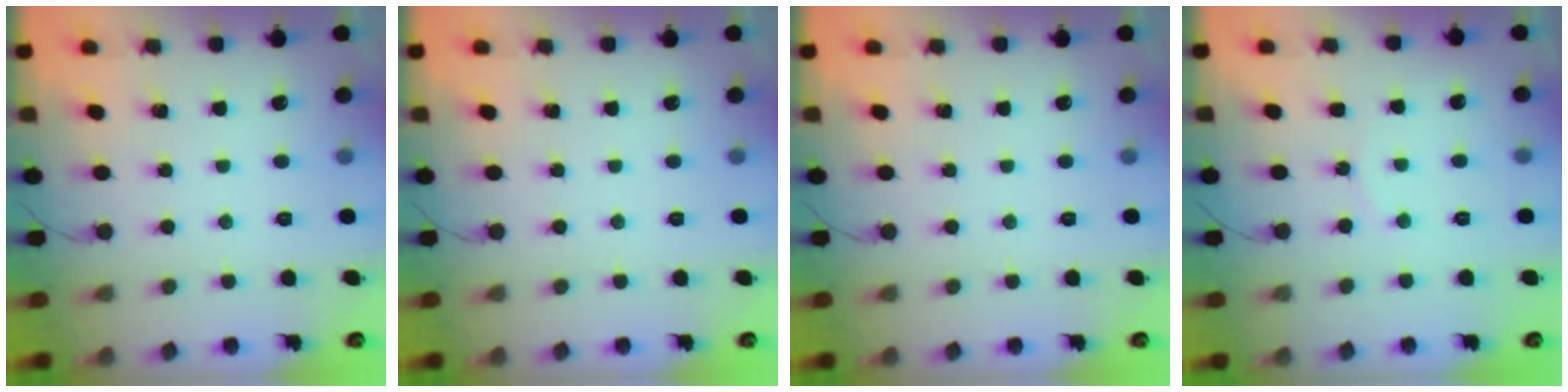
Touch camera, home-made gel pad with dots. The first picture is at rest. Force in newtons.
{"total": 0.0}
{"total": 0.0}
{"total": 5.1, "press": 5.1, "slide": 0.5}